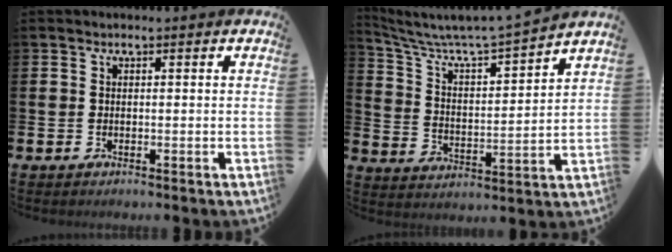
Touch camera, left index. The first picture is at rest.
{"total": 6.4, "force": [6.0, 0.3, 2.1], "torque": [-0.071, -0.052, 0.095]}